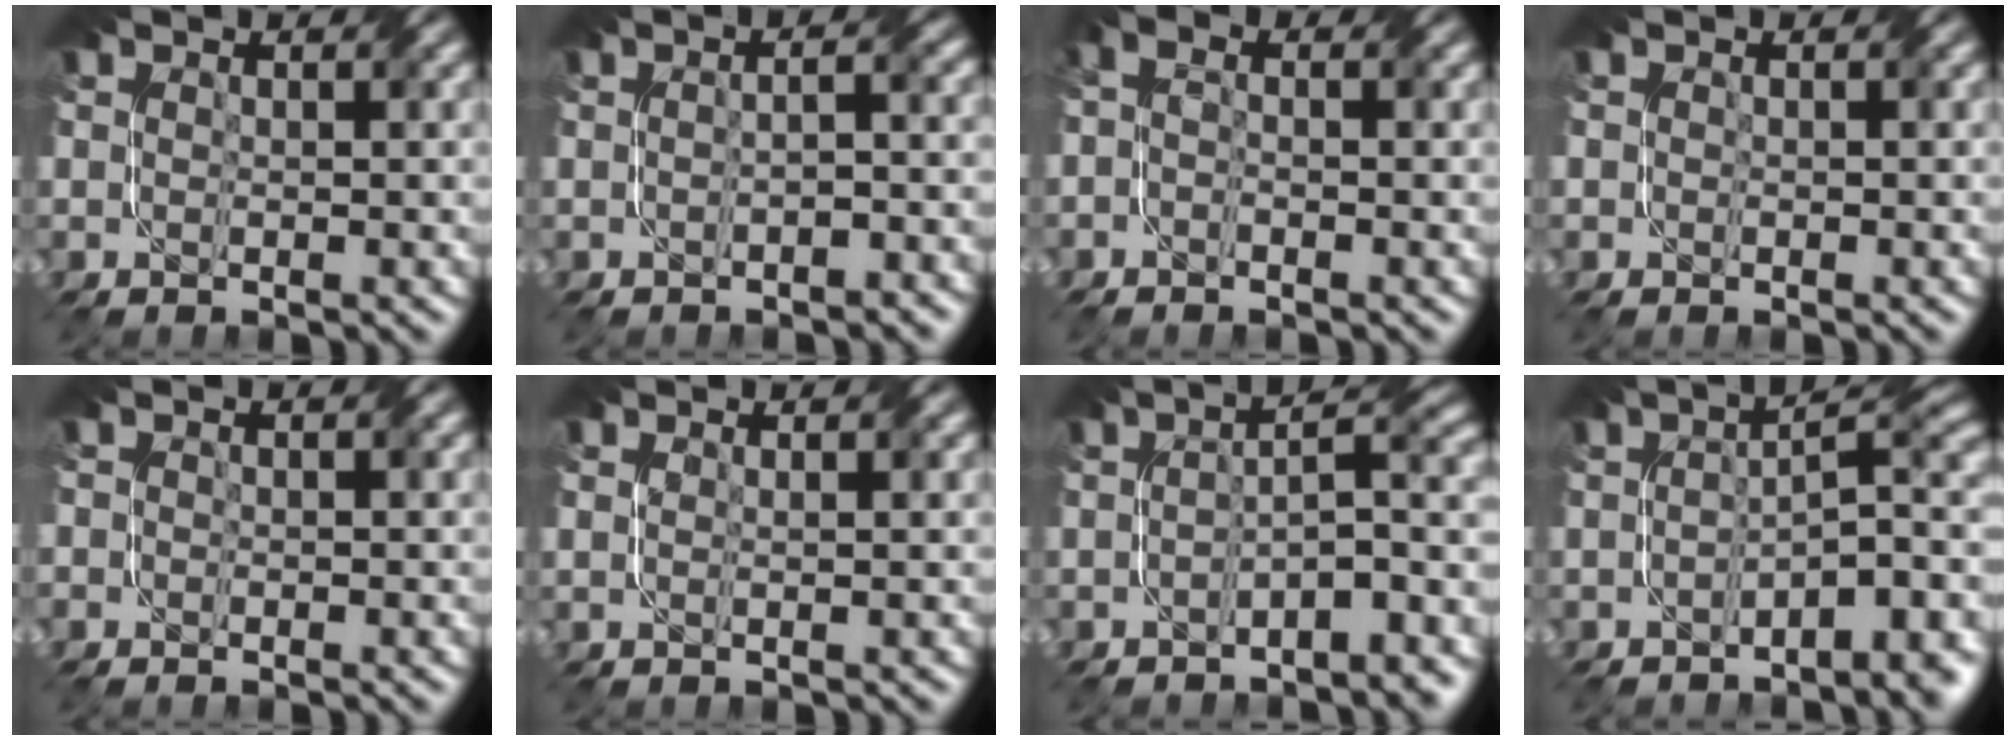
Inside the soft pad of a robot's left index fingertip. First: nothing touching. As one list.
[{"total": 2.4, "force": [-0.8, 0.7, 2.1], "torque": [-0.026, 0.004, -0.016]}, {"total": 1.5, "force": [-0.5, 0.7, 1.3], "torque": [-0.027, -0.001, -0.011]}, {"total": 0.0}, {"total": 0.6, "force": [-0.1, 0.6, 0.0], "torque": [0.002, -0.007, -0.006]}, {"total": 0.7, "force": [0.4, 0.2, 0.4], "torque": [-0.010, -0.003, 0.004]}, {"total": 7.1, "force": [-2.6, 2.2, 6.2], "torque": [-0.074, 0.015, -0.043]}, {"total": 8.1, "force": [-2.2, 2.7, 7.3], "torque": [-0.085, 0.010, -0.031]}]